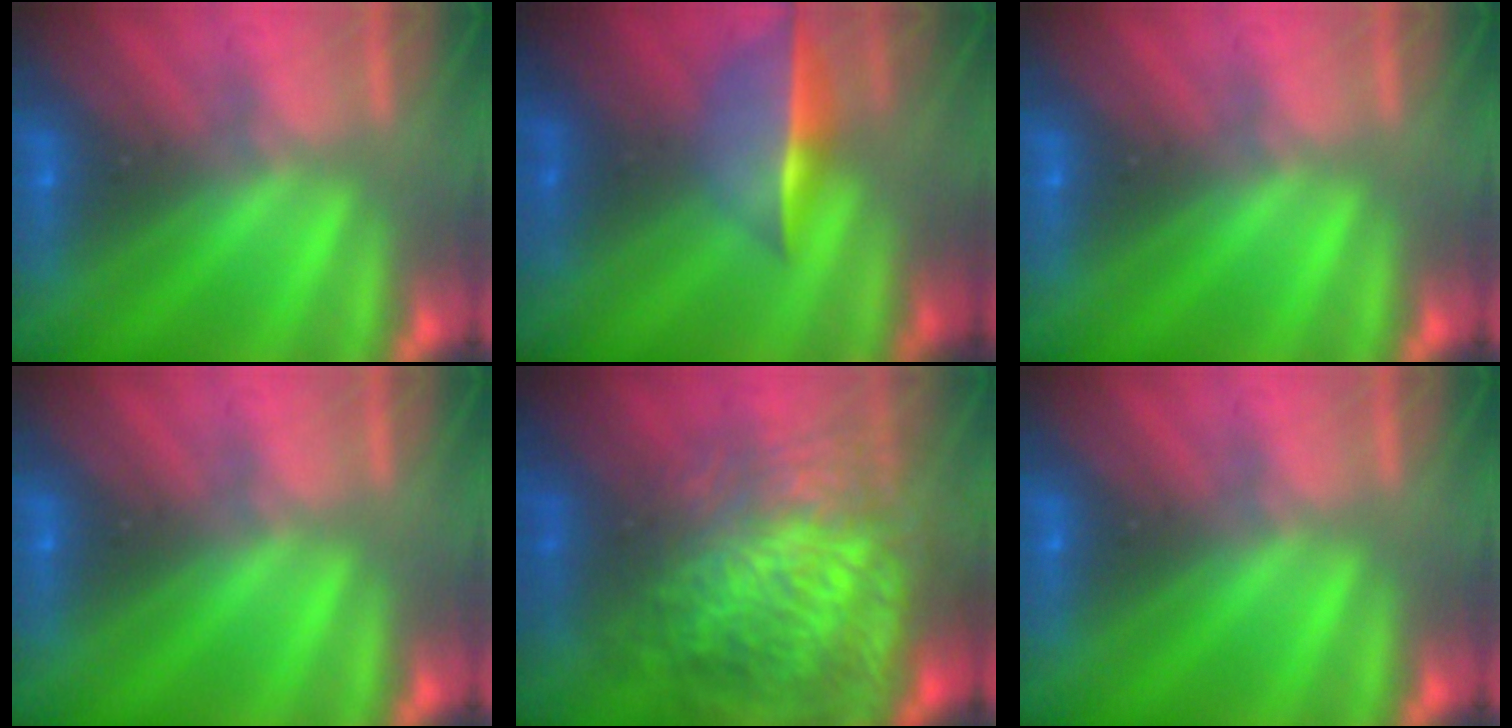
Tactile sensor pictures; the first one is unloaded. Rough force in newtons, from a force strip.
{"total": 1.6}
{"total": 0.0}
{"total": 0.0}
{"total": 7.8}
{"total": 0.0}